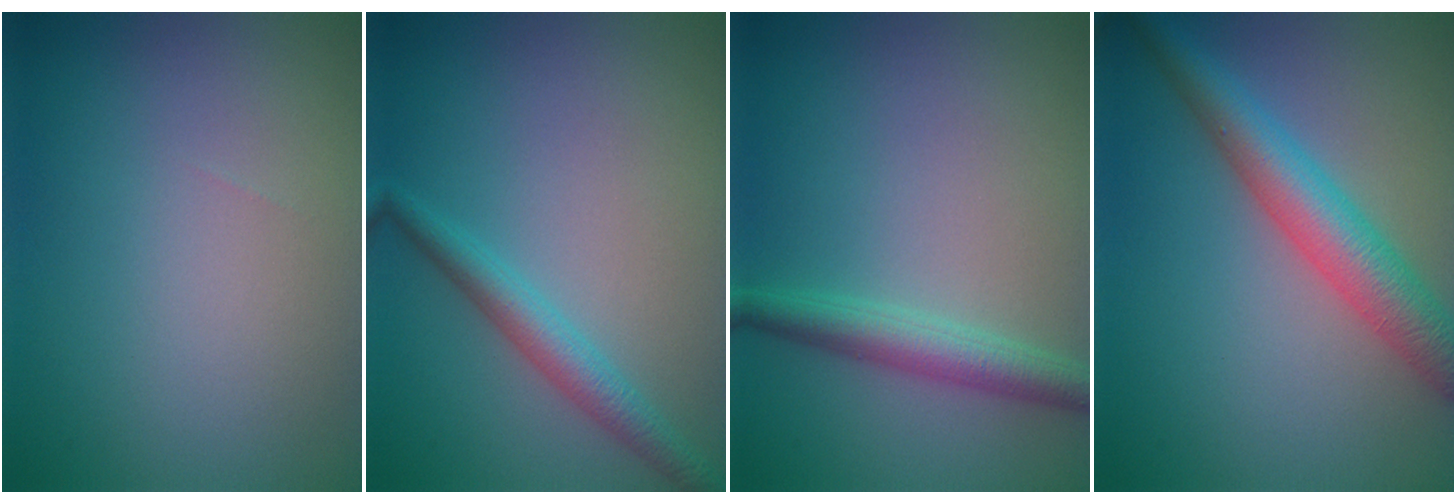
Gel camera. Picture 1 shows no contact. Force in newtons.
{"total": 2.7, "press": 2.7, "slide": 0.1}
{"total": 3.0, "press": 3.0, "slide": 0.1}
{"total": 5.6, "press": 5.5, "slide": 0.2}